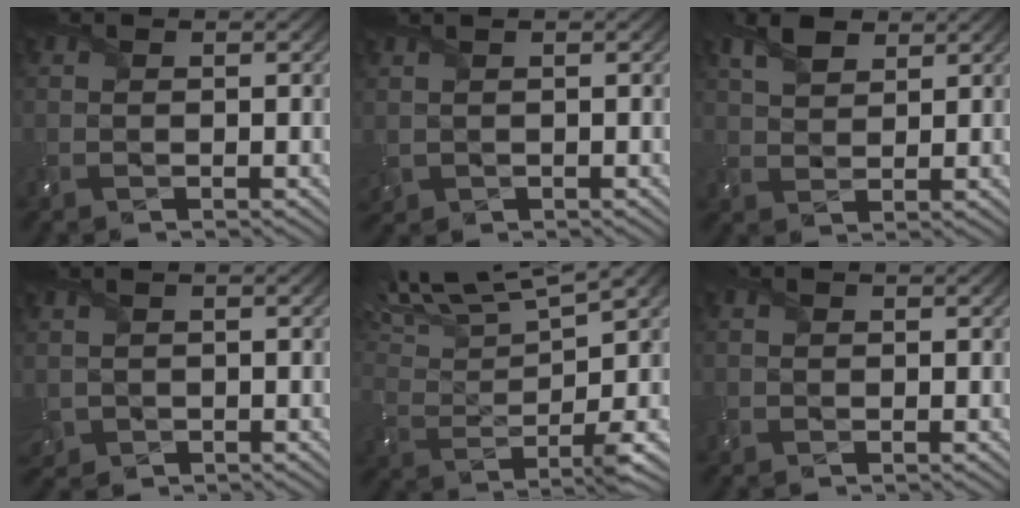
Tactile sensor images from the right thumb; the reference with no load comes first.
{"total": 1.6, "force": [0.5, 1.1, 1.0], "torque": [-0.034, -0.001, 0.015]}
{"total": 4.3, "force": [2.6, 2.4, 2.5], "torque": [-0.064, 0.004, 0.052]}
{"total": 2.3, "force": [0.0, 2.0, 1.1], "torque": [-0.041, -0.011, -0.002]}
{"total": 13.0, "force": [8.8, 2.6, 9.3], "torque": [-0.184, 0.024, 0.156]}
{"total": 0.7, "force": [0.0, 0.7, 0.1], "torque": [-0.003, -0.002, -0.002]}